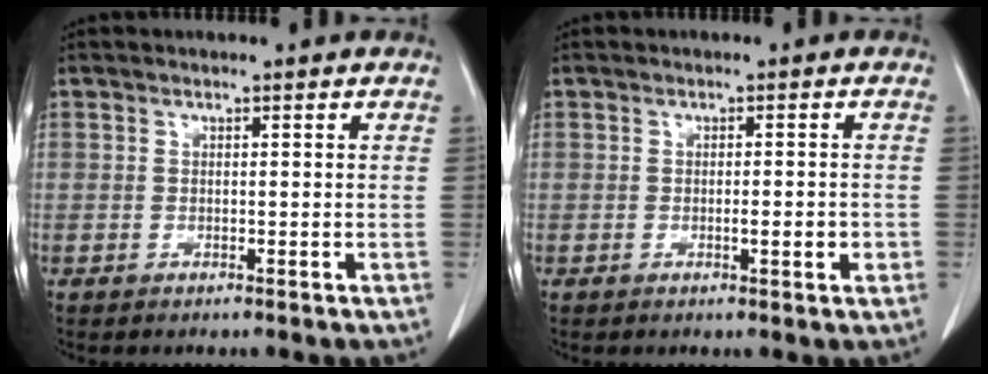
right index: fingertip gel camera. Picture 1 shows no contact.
{"total": 2.3, "force": [-0.6, 0.5, 2.2], "torque": [-0.035, 0.000, -0.007]}